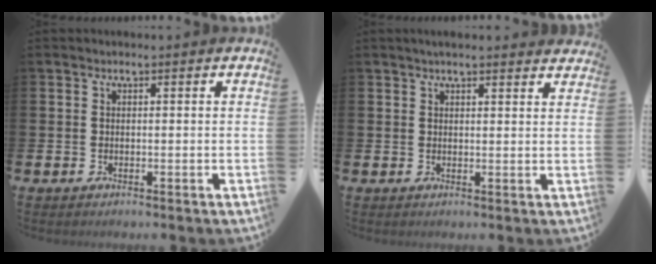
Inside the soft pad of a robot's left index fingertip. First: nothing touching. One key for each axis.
{"total": 2.5, "fx": 2.5, "fy": 0.2, "fz": 0.6, "tx": -0.015, "ty": -0.007, "tz": 0.044}